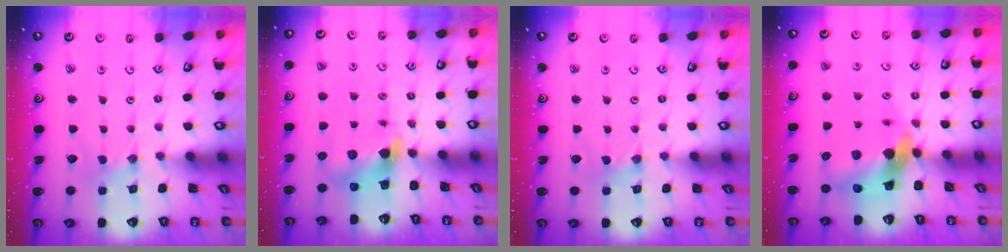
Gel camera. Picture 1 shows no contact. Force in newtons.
{"total": 6.1, "press": 6.1, "slide": 0.7}
{"total": 0.0}
{"total": 11.2, "press": 11.1, "slide": 1.7}